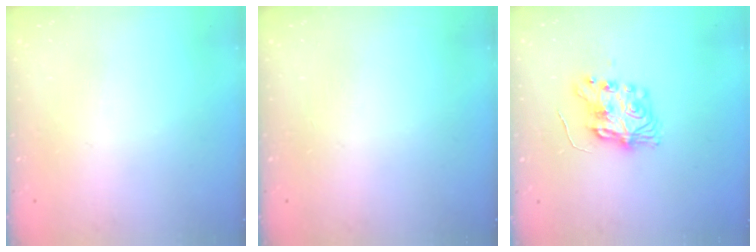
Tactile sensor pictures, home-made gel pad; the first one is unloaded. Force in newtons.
{"total": 0.0}
{"total": 8.1, "press": 8.1, "slide": 0.2}